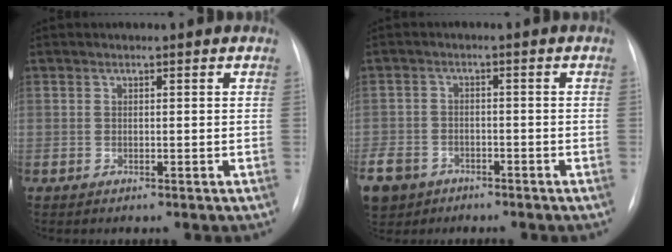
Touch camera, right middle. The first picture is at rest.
{"total": 13.2, "force": [-7.5, 9.8, 4.7], "torque": [-0.152, -0.006, -0.119]}